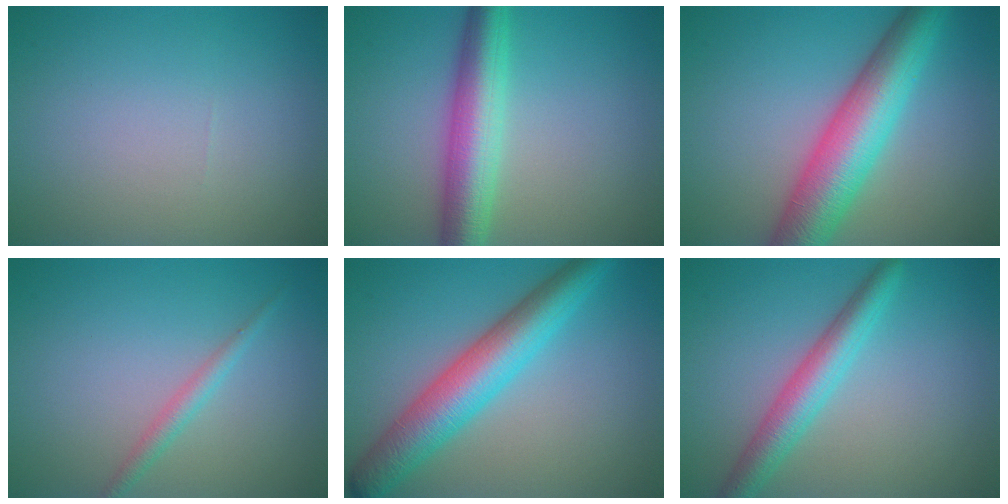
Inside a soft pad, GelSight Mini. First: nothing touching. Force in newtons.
{"total": 6.2, "press": 6.2, "slide": 0.1}
{"total": 8.6, "press": 8.6, "slide": 0.2}
{"total": 1.5, "press": 1.5, "slide": 0.1}
{"total": 7.0, "press": 7.0, "slide": 0.0}
{"total": 4.1, "press": 4.1, "slide": 0.1}